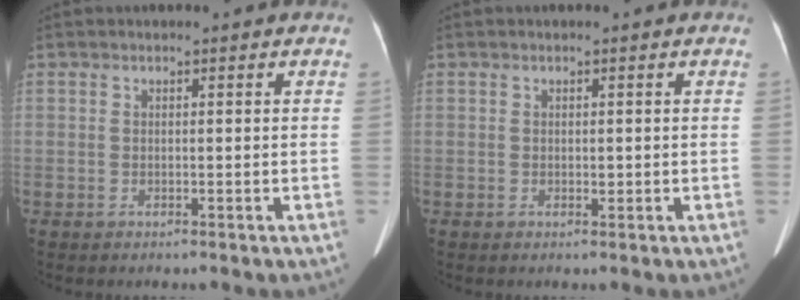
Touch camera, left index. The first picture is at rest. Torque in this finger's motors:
{"motor_torque": [-0.07, 0.16, -0.02, -0.01]}